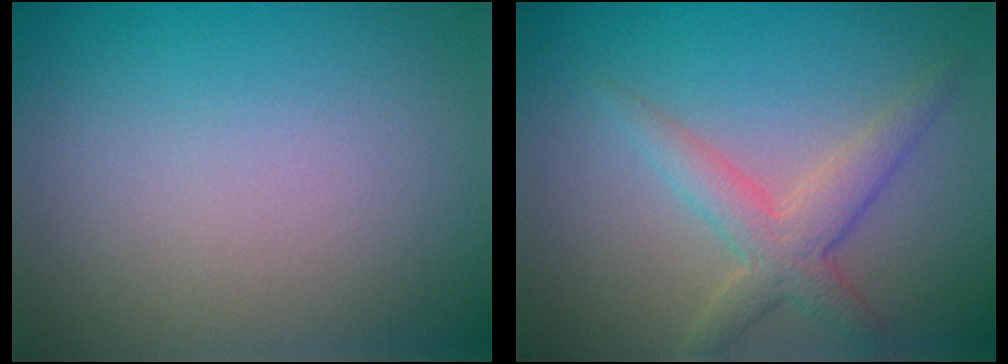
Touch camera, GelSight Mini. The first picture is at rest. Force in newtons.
{"total": 3.3, "press": 3.3, "slide": 0.1}